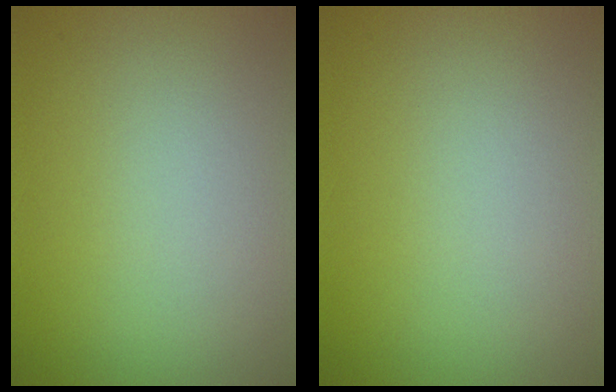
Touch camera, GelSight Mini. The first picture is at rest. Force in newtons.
{"total": 0.0}